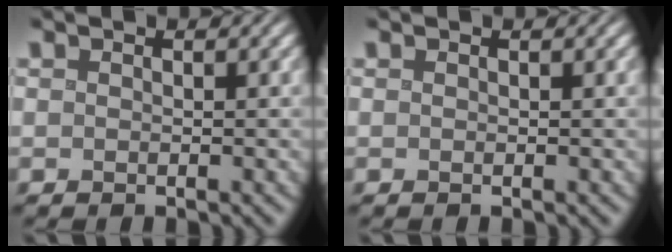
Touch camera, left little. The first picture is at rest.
{"total": 0.0}